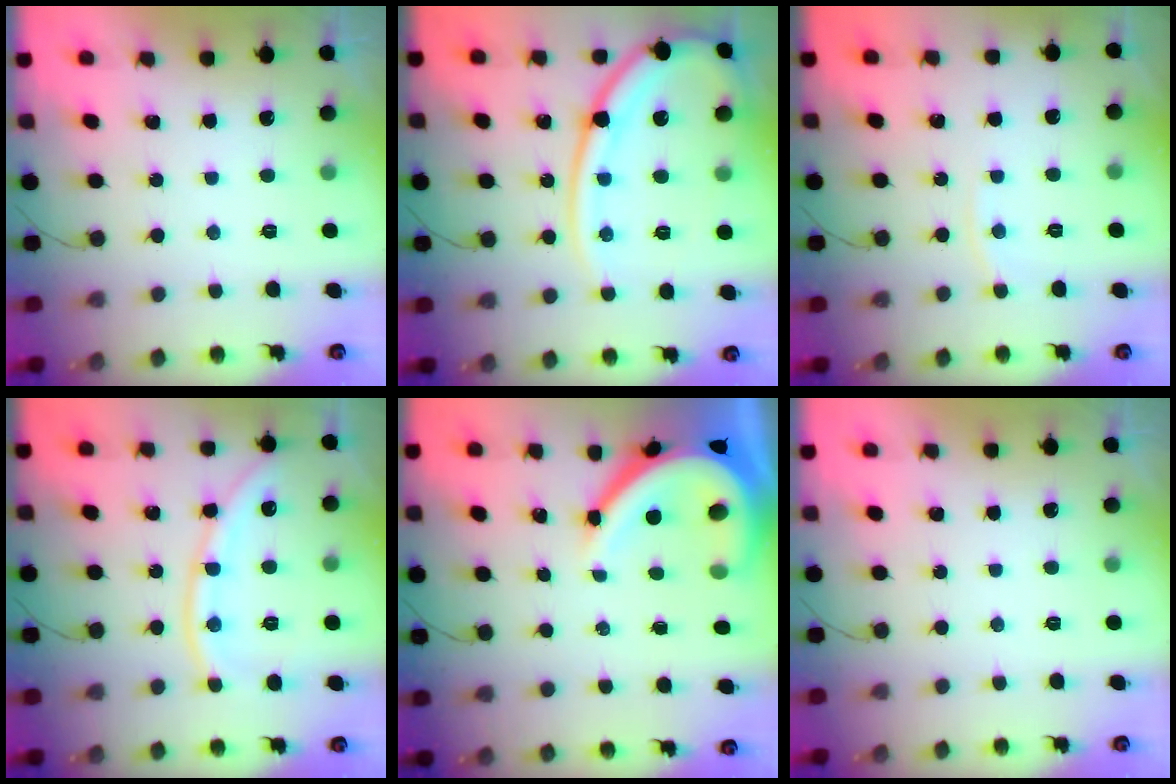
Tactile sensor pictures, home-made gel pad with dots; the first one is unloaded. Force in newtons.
{"total": 17.1, "press": 17.0, "slide": 1.7}
{"total": 2.9, "press": 2.9, "slide": 0.1}
{"total": 11.4, "press": 11.3, "slide": 1.6}
{"total": 13.8, "press": 13.7, "slide": 1.5}
{"total": 0.0}